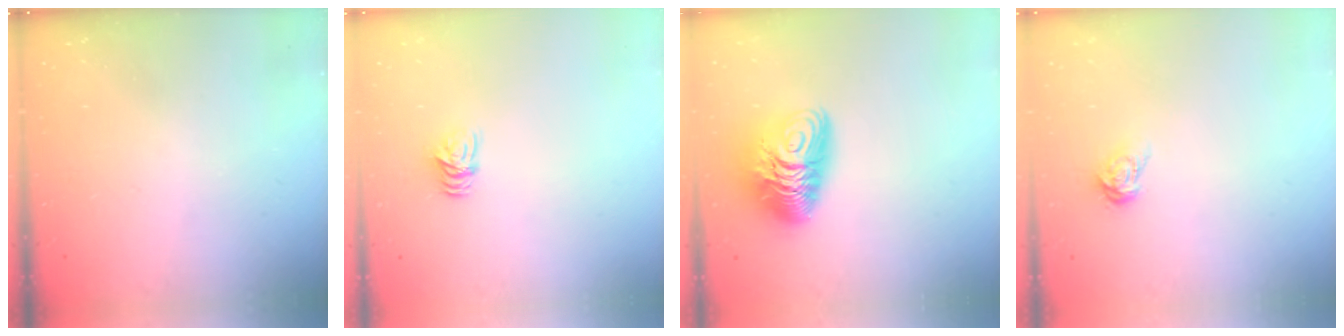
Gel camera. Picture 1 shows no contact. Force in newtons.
{"total": 5.3, "press": 5.3, "slide": 0.6}
{"total": 11.8, "press": 11.8, "slide": 1.1}
{"total": 3.9, "press": 3.9, "slide": 0.4}